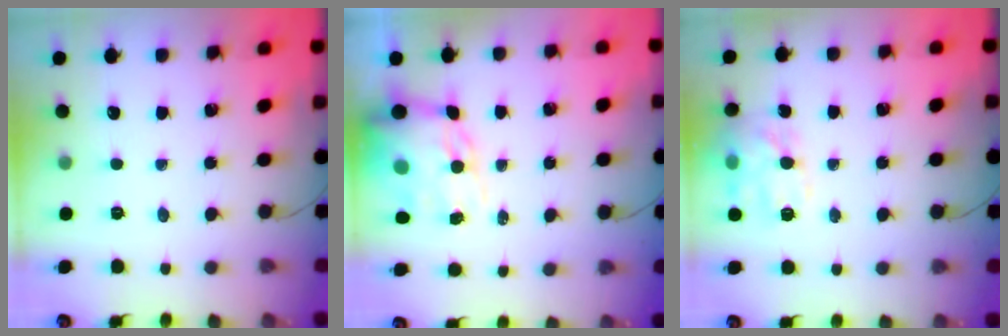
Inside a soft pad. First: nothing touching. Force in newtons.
{"total": 17.6, "press": 17.1, "slide": 4.4}
{"total": 14.8, "press": 14.8, "slide": 0.8}